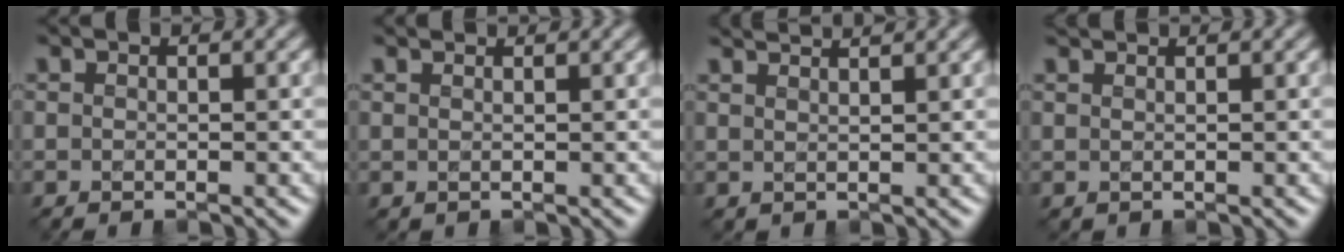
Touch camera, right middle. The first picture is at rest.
{"total": 2.1, "force": [2.0, 0.5, 0.4], "torque": [-0.001, -0.001, 0.010]}
{"total": 3.7, "force": [3.4, 0.8, 1.2], "torque": [0.003, 0.019, 0.021]}
{"total": 1.6, "force": [1.6, 0.1, 0.0], "torque": [-0.003, 0.001, 0.019]}